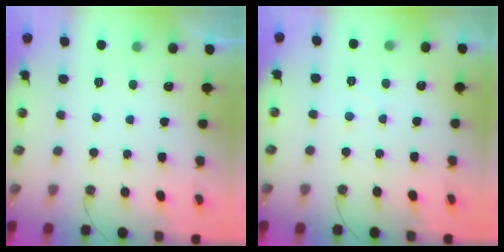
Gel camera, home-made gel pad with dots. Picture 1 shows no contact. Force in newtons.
{"total": 3.4, "press": 3.4, "slide": 0.5}